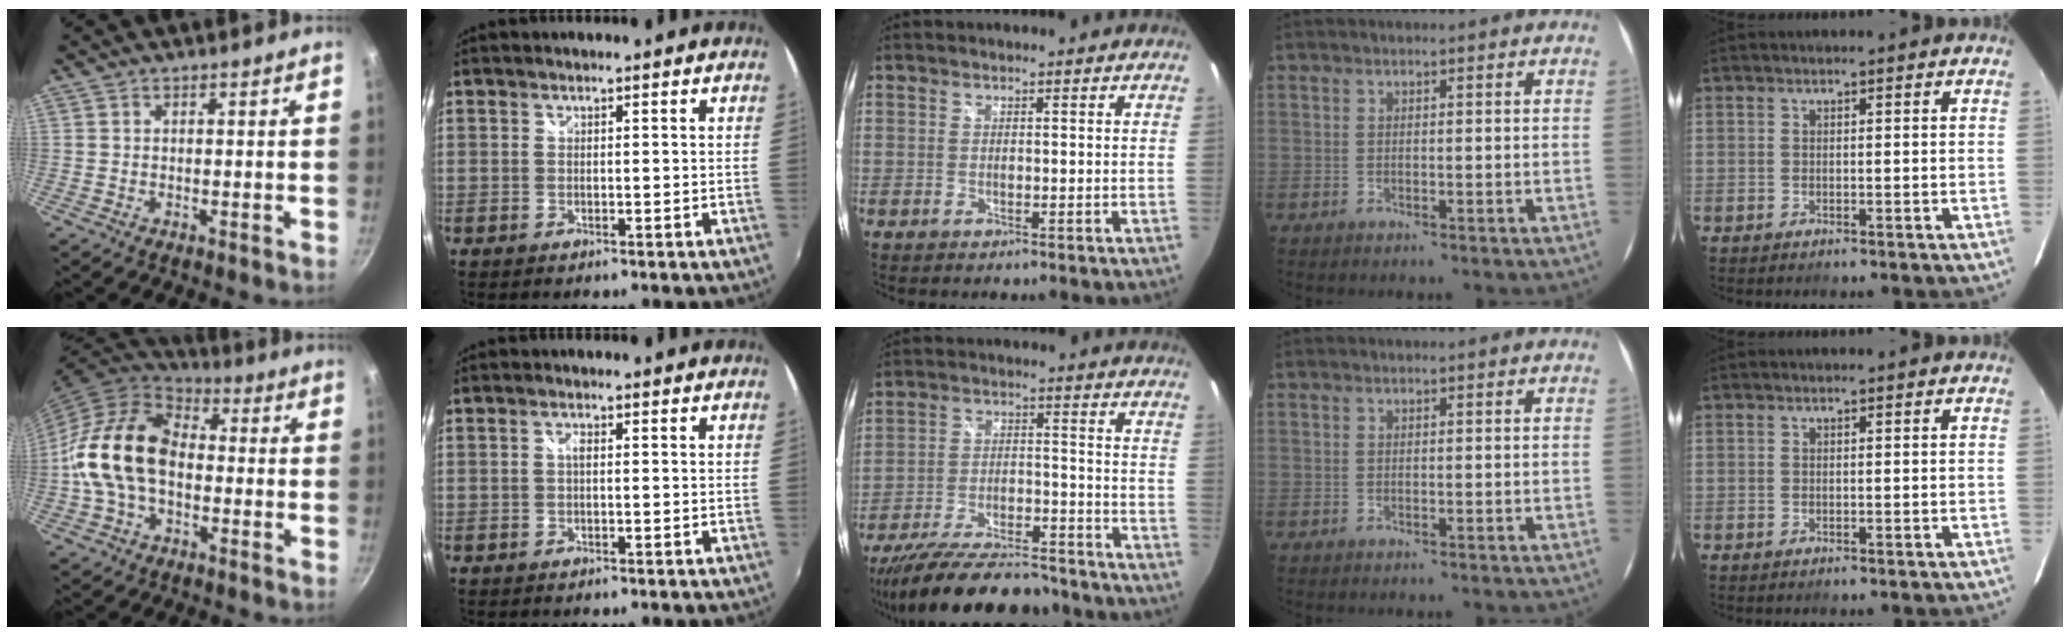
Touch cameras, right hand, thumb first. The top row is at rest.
{"thumb": {"total": 16.7, "force": [-1.4, 11.3, 12.2], "torque": [-0.202, 0.039, -0.040]}, "index": {"total": 1.0, "force": [0.0, 0.3, 0.9], "torque": [-0.017, 0.004, -0.003]}, "middle": {"total": 23.4, "force": [-20.0, 6.1, 10.5], "torque": [-0.199, -0.026, -0.291]}}